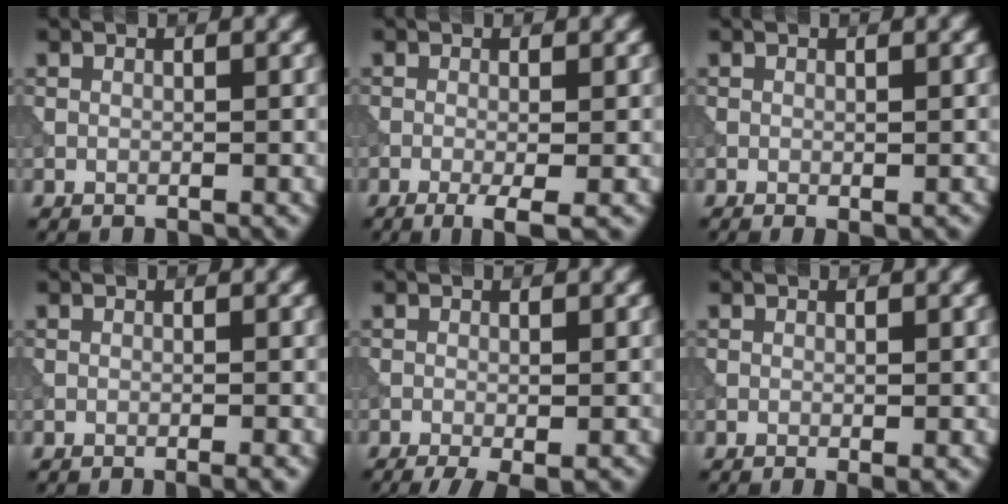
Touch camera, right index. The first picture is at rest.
{"total": 3.0, "force": [-1.2, 0.6, 2.7], "torque": [-0.047, -0.006, -0.023]}
{"total": 0.8, "force": [-0.2, 0.1, 0.8], "torque": [-0.012, -0.004, -0.002]}
{"total": 1.2, "force": [-0.4, 0.3, 1.1], "torque": [-0.010, -0.002, -0.009]}
{"total": 3.7, "force": [-2.3, 0.8, 2.9], "torque": [-0.043, -0.004, -0.035]}
{"total": 1.0, "force": [-0.3, 0.1, 1.0], "torque": [-0.015, -0.008, -0.004]}